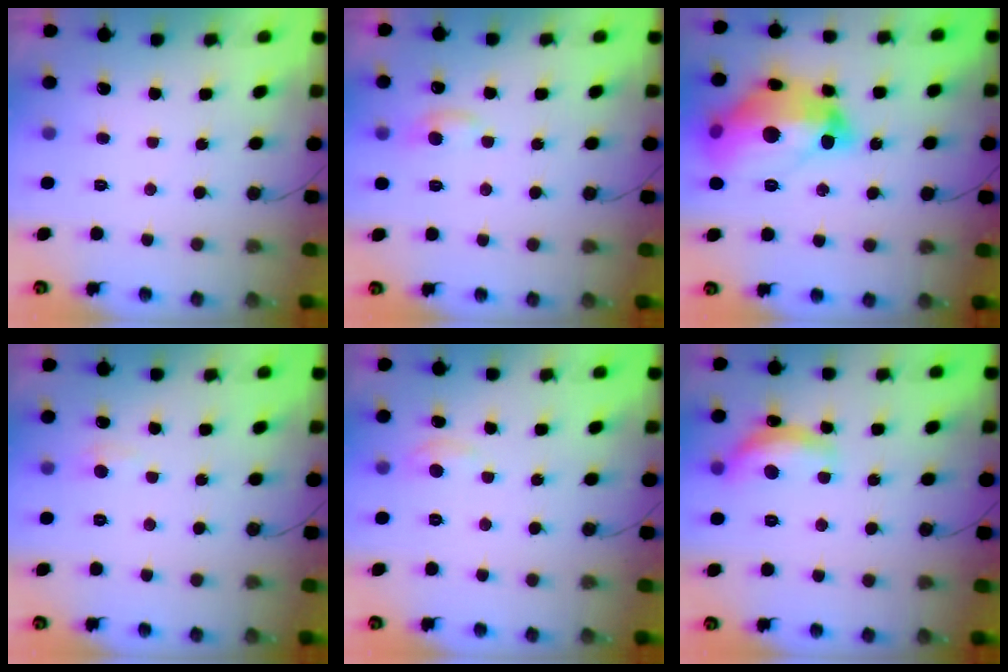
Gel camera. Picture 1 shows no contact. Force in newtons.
{"total": 4.9, "press": 4.8, "slide": 0.6}
{"total": 22.6, "press": 22.5, "slide": 1.8}
{"total": 2.8, "press": 2.7, "slide": 0.4}
{"total": 2.8, "press": 2.8, "slide": 0.4}
{"total": 13.9, "press": 13.9, "slide": 0.6}